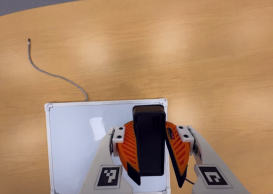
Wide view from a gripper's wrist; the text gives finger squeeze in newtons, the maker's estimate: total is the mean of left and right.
{"total": 10.6, "left": 10.4, "right": 10.7}